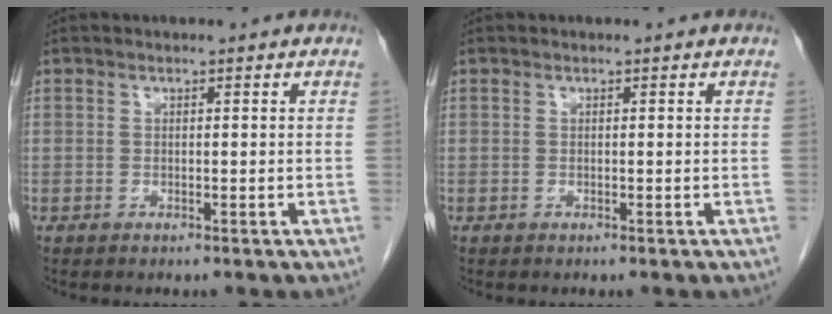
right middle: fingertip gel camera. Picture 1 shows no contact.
{"total": 0.0}